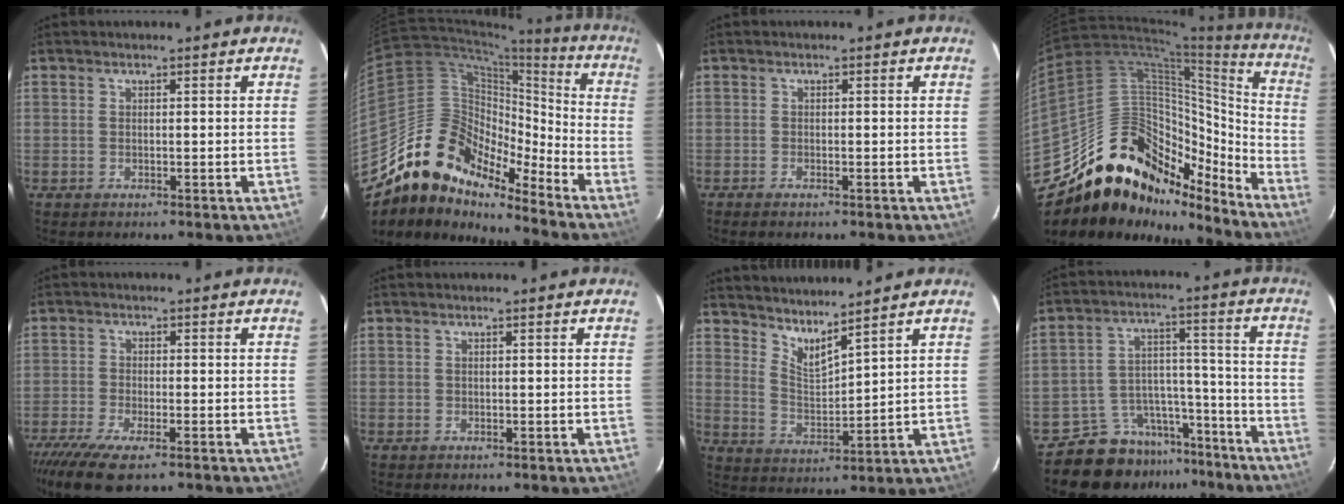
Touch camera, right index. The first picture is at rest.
{"total": 16.2, "force": [-13.3, 7.2, 5.7], "torque": [-0.102, 0.029, -0.250]}
{"total": 1.3, "force": [-1.1, 0.2, 0.7], "torque": [-0.016, -0.004, -0.021]}
{"total": 24.3, "force": [-16.8, 13.9, 10.7], "torque": [-0.192, 0.051, -0.261]}
{"total": 10.0, "force": [-7.2, 2.6, 6.4], "torque": [-0.153, -0.039, -0.133]}
{"total": 0.0}
{"total": 7.1, "force": [6.3, 0.6, 3.3], "torque": [-0.056, -0.010, 0.119]}
{"total": 11.8, "force": [-9.9, 6.4, 0.6], "torque": [-0.013, 0.065, -0.143]}